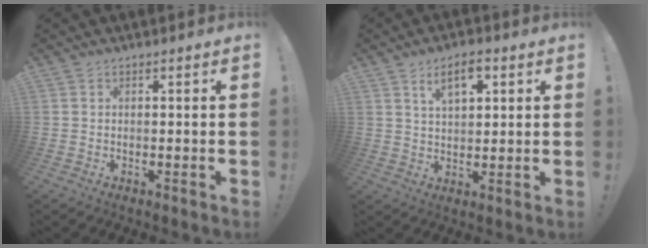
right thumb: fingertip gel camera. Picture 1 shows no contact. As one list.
[{"total": 7.3, "force": [3.7, 3.5, 5.2], "torque": [-0.076, -0.008, 0.063]}]